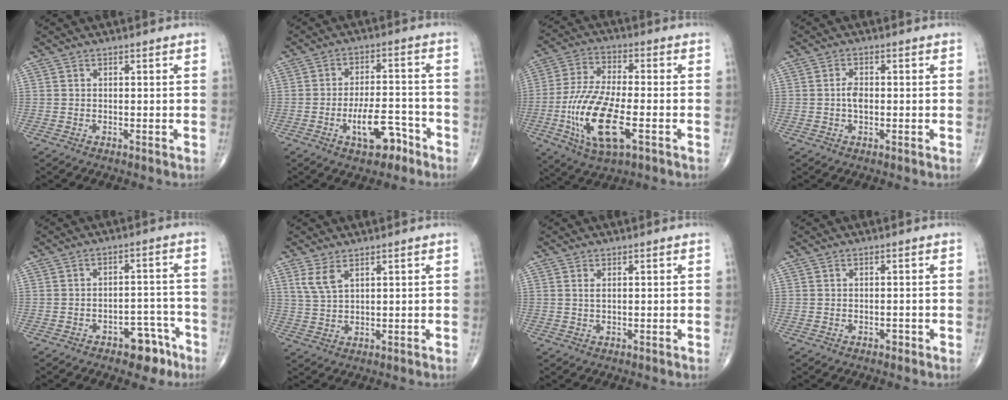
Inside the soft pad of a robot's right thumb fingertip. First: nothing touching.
{"total": 8.8, "force": [-4.5, 3.9, 6.5], "torque": [-0.096, 0.034, -0.070]}
{"total": 16.1, "force": [-4.8, 6.0, 14.1], "torque": [-0.298, 0.007, -0.083]}
{"total": 2.6, "force": [-0.2, 1.5, 2.1], "torque": [-0.040, 0.004, -0.008]}
{"total": 6.8, "force": [-4.3, 3.7, 3.8], "torque": [-0.024, 0.044, -0.056]}
{"total": 4.2, "force": [2.4, 1.7, 3.0], "torque": [-0.066, -0.006, 0.057]}
{"total": 1.1, "force": [0.4, 0.4, 0.9], "torque": [-0.022, 0.001, 0.009]}
{"total": 0.6, "force": [-0.4, 0.4, 0.2], "torque": [-0.002, 0.001, -0.009]}